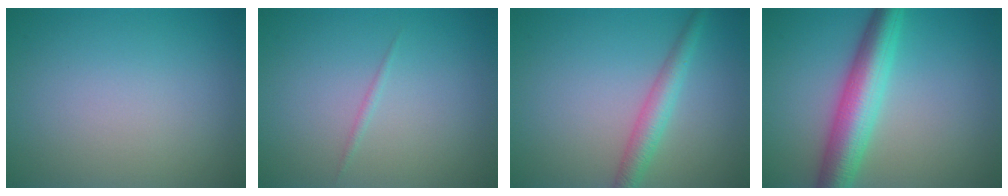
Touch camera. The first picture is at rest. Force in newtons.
{"total": 0.5, "press": 0.5, "slide": 0.0}
{"total": 2.8, "press": 2.8, "slide": 0.0}
{"total": 6.3, "press": 6.3, "slide": 0.1}